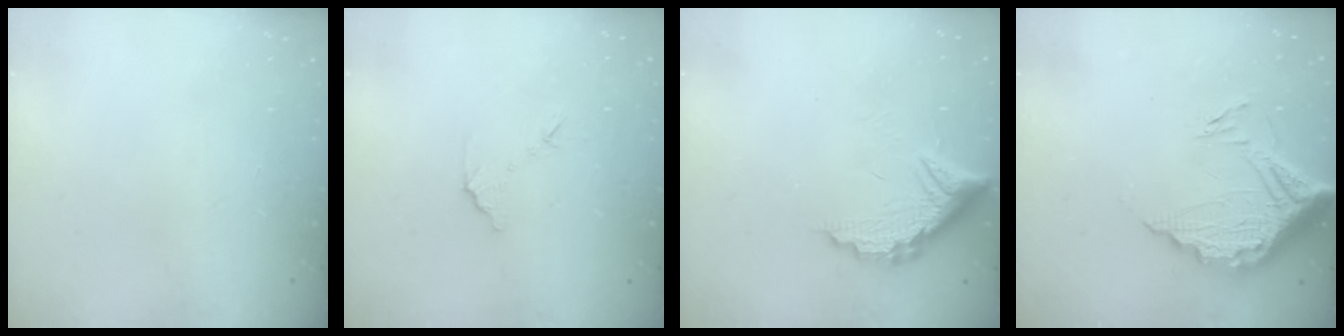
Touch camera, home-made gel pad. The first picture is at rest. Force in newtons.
{"total": 7.2, "press": 7.2, "slide": 0.4}
{"total": 11.8, "press": 11.8, "slide": 0.7}
{"total": 14.7, "press": 14.7, "slide": 1.2}